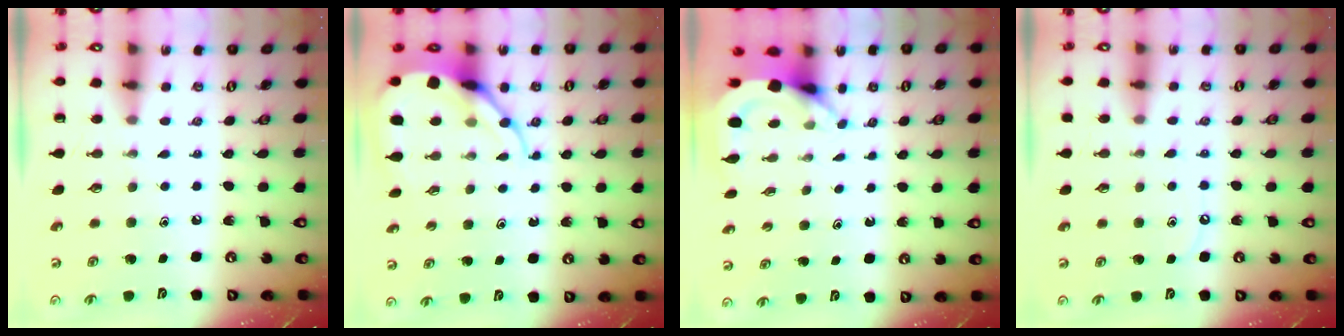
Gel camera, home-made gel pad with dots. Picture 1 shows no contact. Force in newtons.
{"total": 9.0, "press": 8.9, "slide": 0.9}
{"total": 3.8, "press": 3.8, "slide": 0.3}
{"total": 4.5, "press": 4.4, "slide": 0.4}